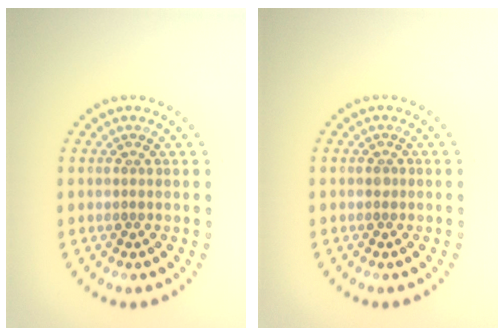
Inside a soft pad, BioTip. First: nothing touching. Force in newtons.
{"total": 0.6, "press": 0.5, "slide": 0.3}